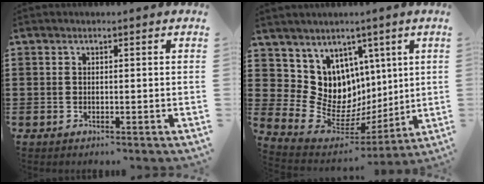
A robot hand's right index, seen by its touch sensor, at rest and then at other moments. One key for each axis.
{"total": 9.1, "fx": 1.6, "fy": 8.9, "fz": 1.3, "tx": -0.084, "ty": -0.050, "tz": 0.039}